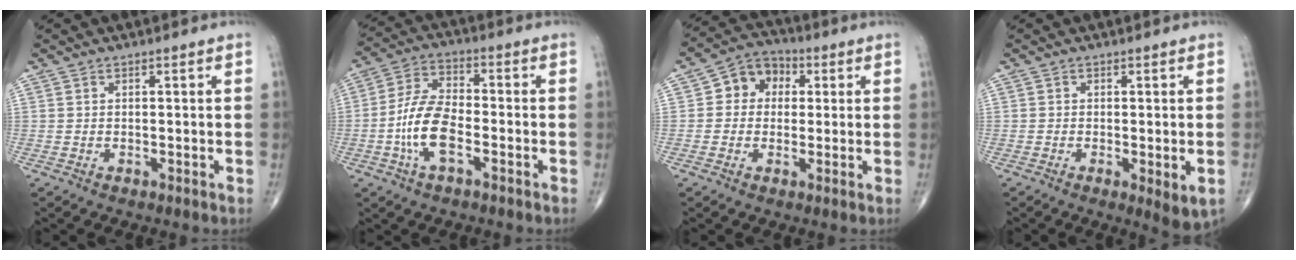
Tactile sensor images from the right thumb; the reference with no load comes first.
{"total": 10.4, "force": [-3.1, 4.8, 8.8], "torque": [-0.178, 0.026, -0.066]}
{"total": 7.7, "force": [1.4, 6.4, 4.1], "torque": [-0.034, 0.017, 0.010]}
{"total": 4.6, "force": [-1.3, 1.3, 4.2], "torque": [-0.064, -0.014, -0.020]}